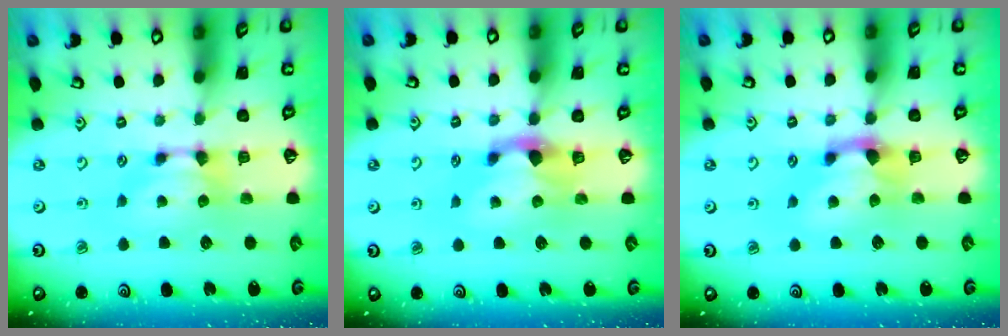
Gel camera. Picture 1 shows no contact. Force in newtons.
{"total": 1.7, "press": 1.0, "slide": 1.4}
{"total": 2.0, "press": 1.2, "slide": 1.5}